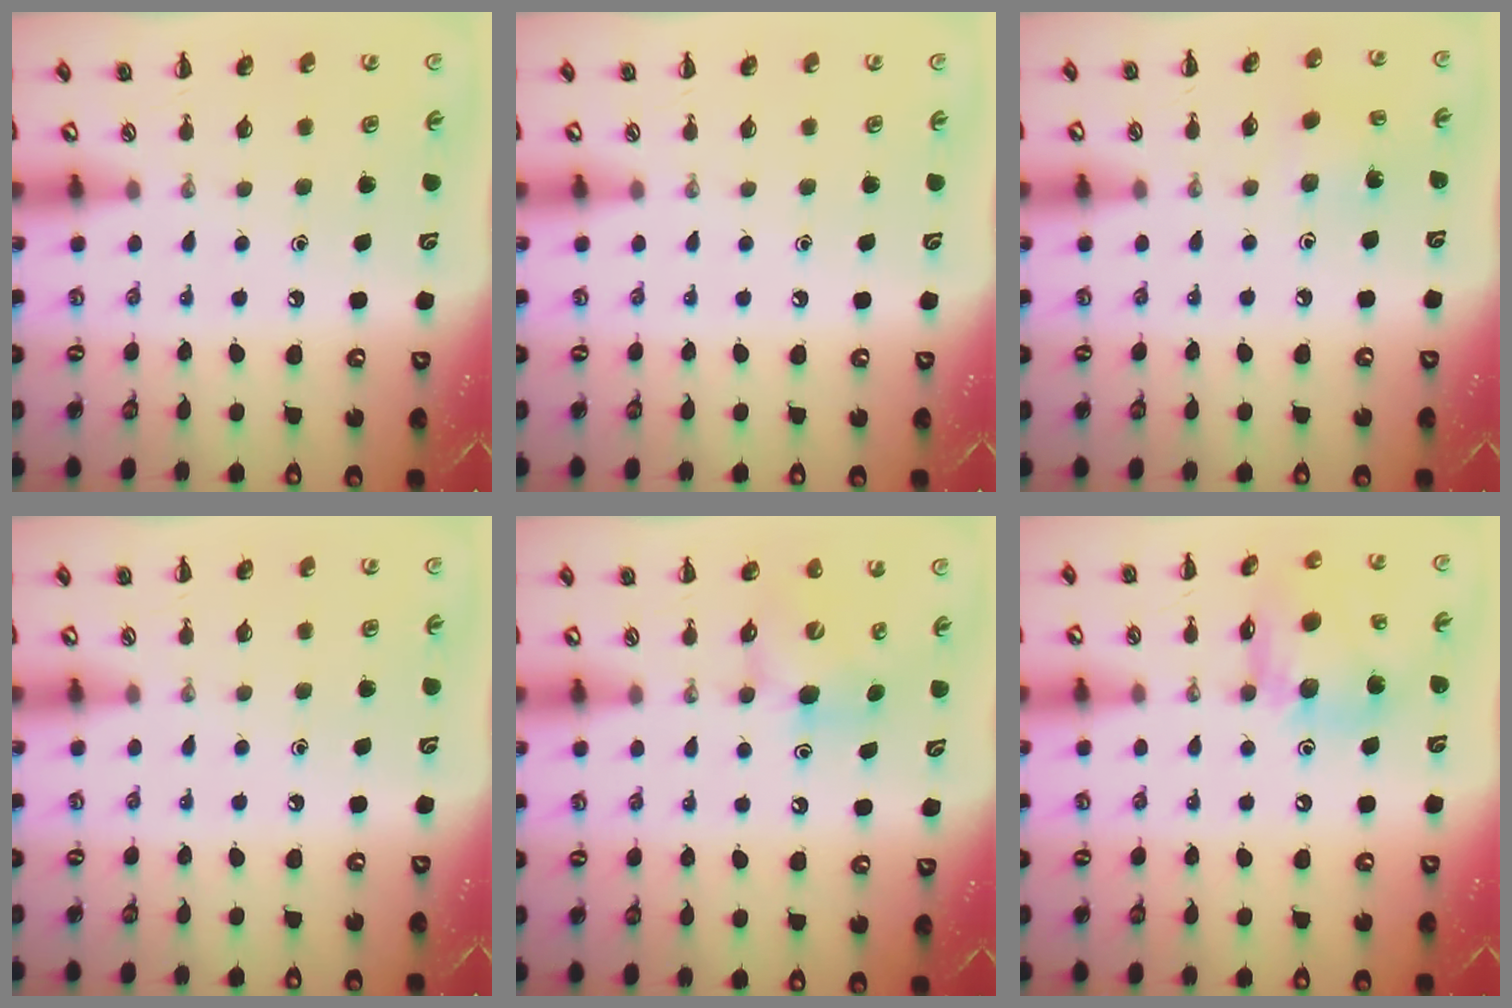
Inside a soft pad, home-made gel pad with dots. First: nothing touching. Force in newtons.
{"total": 0.0}
{"total": 3.3, "press": 3.2, "slide": 1.0}
{"total": 0.0}
{"total": 5.8, "press": 5.7, "slide": 0.6}
{"total": 14.6, "press": 14.5, "slide": 2.0}